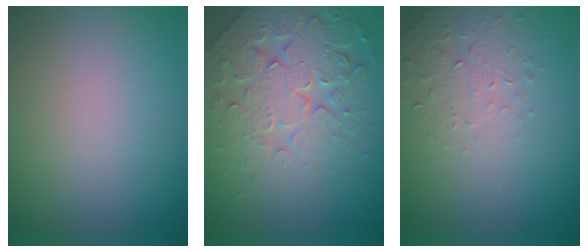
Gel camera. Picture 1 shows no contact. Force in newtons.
{"total": 8.0, "press": 5.8, "slide": 5.4}
{"total": 1.6, "press": 1.1, "slide": 1.2}